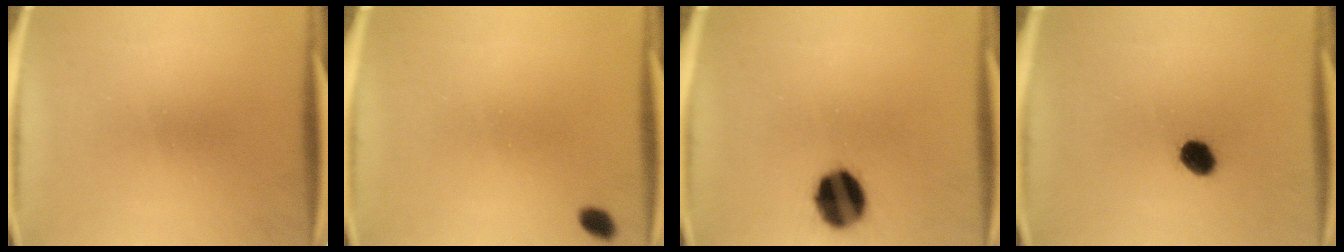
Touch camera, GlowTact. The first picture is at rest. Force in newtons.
{"total": 1.8}
{"total": 13.1}
{"total": 4.7}